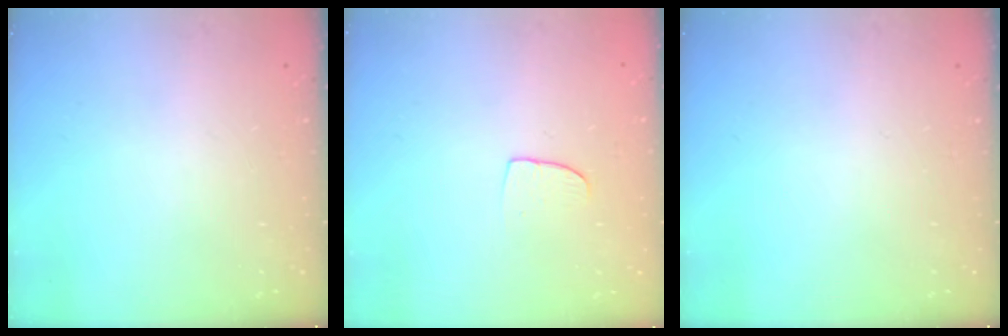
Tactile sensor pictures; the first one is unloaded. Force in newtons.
{"total": 6.4, "press": 6.4, "slide": 0.5}
{"total": 0.0}